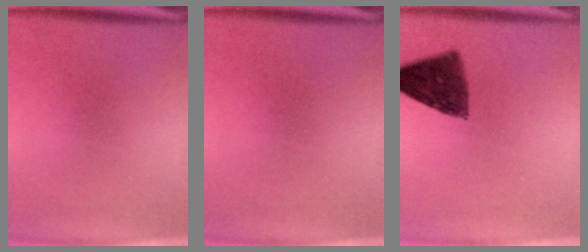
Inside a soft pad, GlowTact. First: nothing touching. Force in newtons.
{"total": 0.0}
{"total": 9.8}